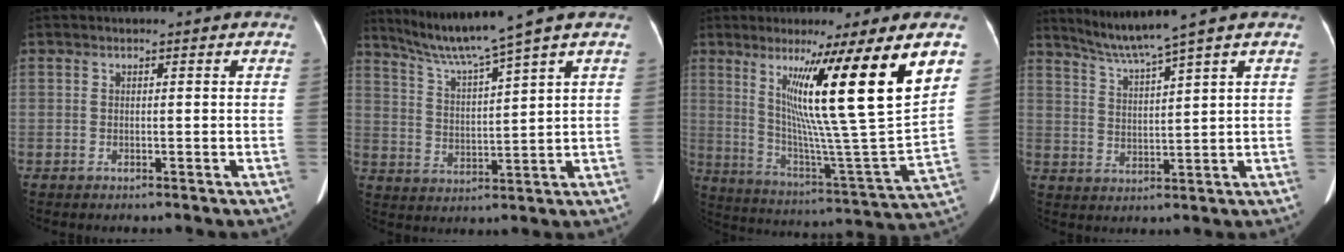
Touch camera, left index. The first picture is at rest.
{"total": 8.5, "force": [7.0, -2.5, 4.1], "torque": [-0.077, -0.006, 0.135]}
{"total": 20.3, "force": [9.0, -1.7, 18.2], "torque": [-0.282, -0.031, 0.137]}
{"total": 6.2, "force": [5.2, -2.0, 2.5], "torque": [-0.055, -0.008, 0.106]}